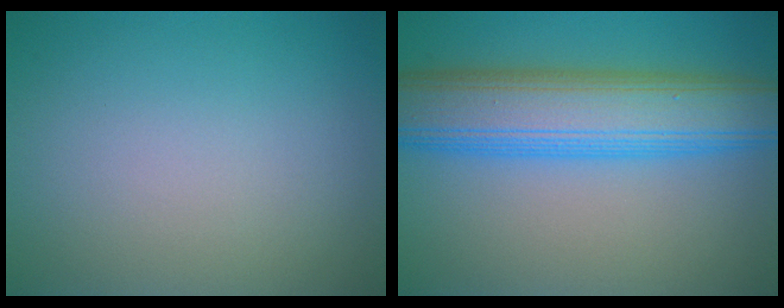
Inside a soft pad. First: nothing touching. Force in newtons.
{"total": 9.6, "press": 9.6, "slide": 0.1}